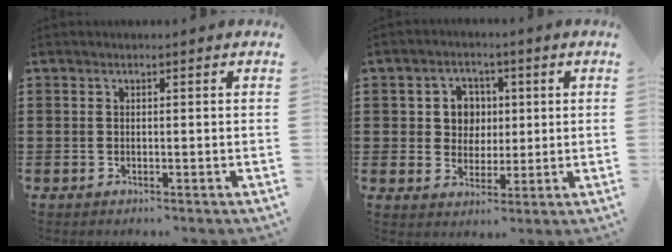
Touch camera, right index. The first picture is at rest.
{"total": 5.2, "force": [0.8, 4.9, 1.7], "torque": [-0.048, 0.015, 0.010]}